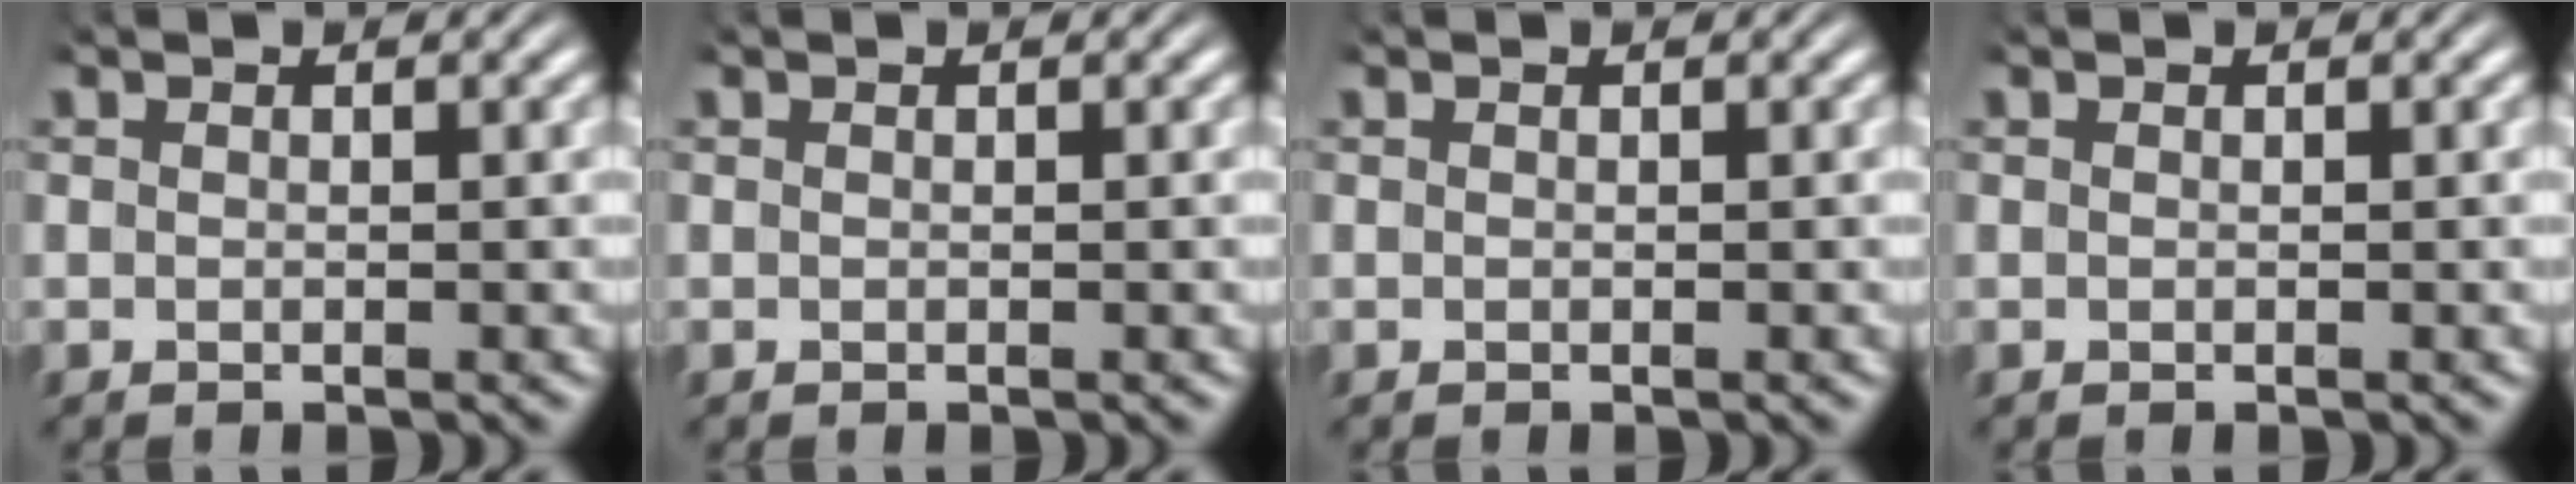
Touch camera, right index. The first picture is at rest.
{"total": 0.0}
{"total": 0.0}
{"total": 0.0}